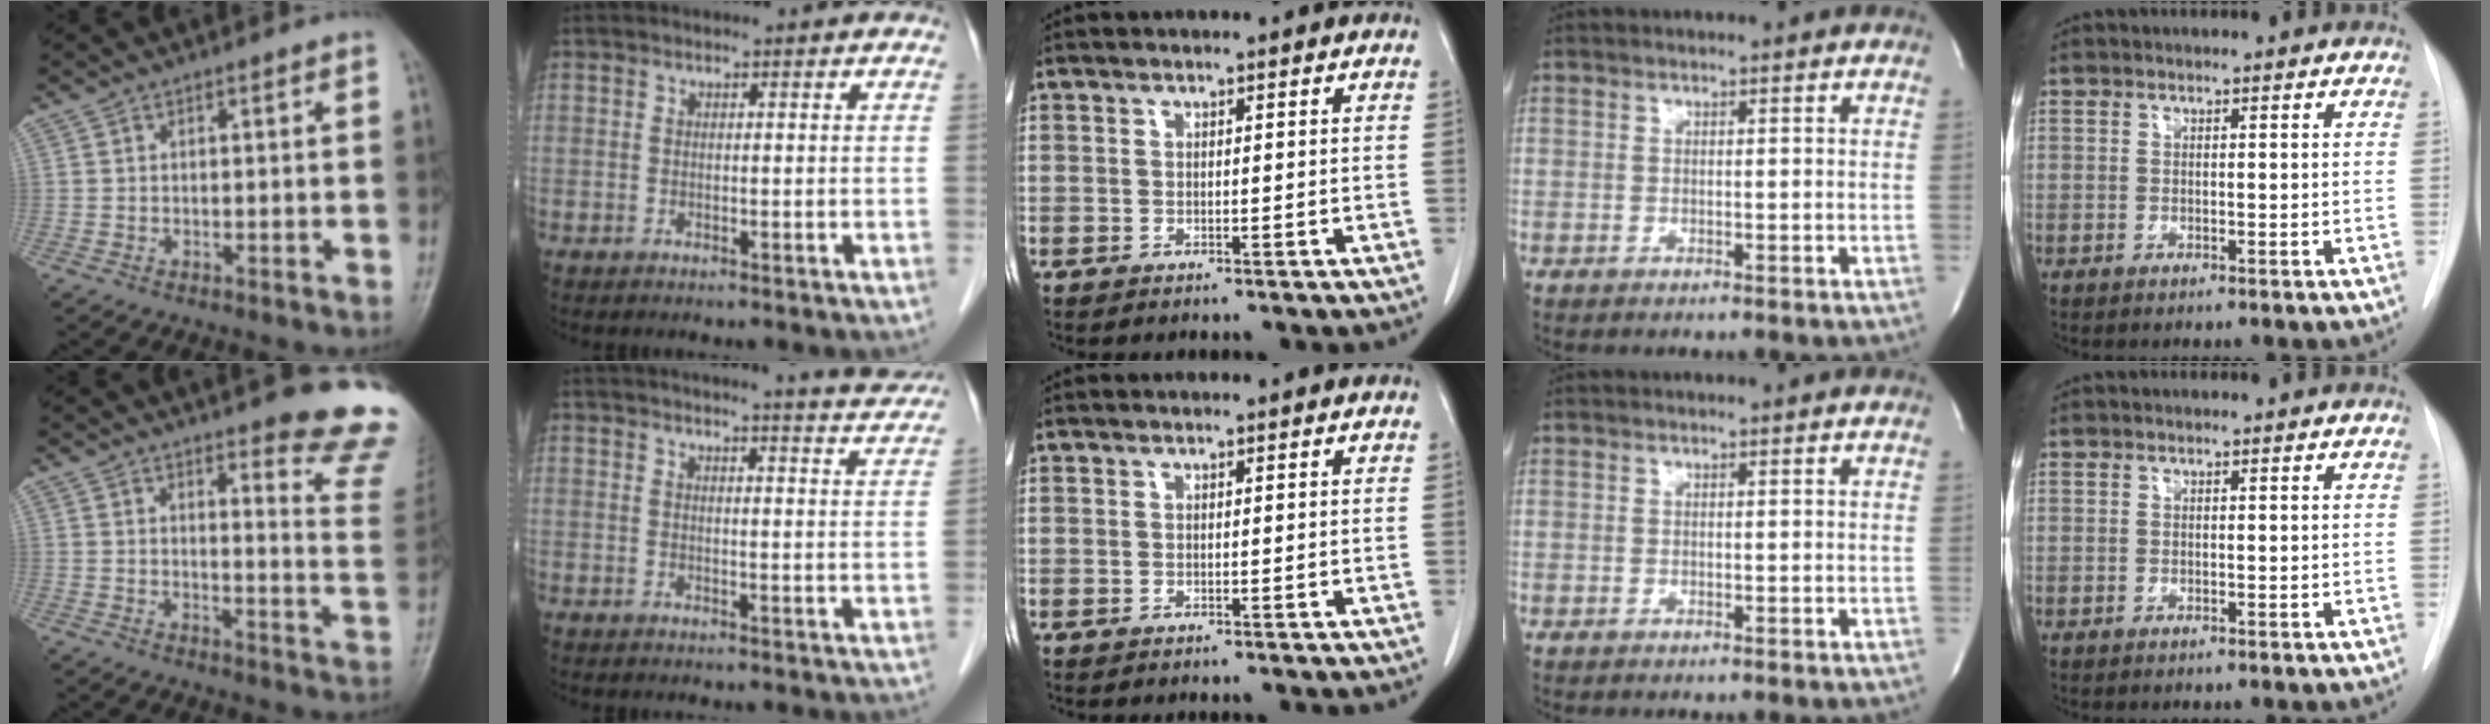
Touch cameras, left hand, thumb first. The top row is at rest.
{"thumb": {"total": 16.0, "force": [13.6, 2.4, 8.2], "torque": [-0.065, -0.124, 0.141]}, "index": {"total": 9.4, "force": [9.1, -0.4, 2.2], "torque": [-0.029, -0.030, 0.090]}}